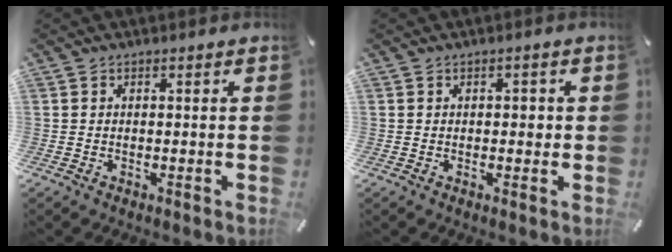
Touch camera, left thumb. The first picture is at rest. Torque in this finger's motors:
{"motor_torque": [0.31, 0.56, 0.00, -0.07, 0.02]}